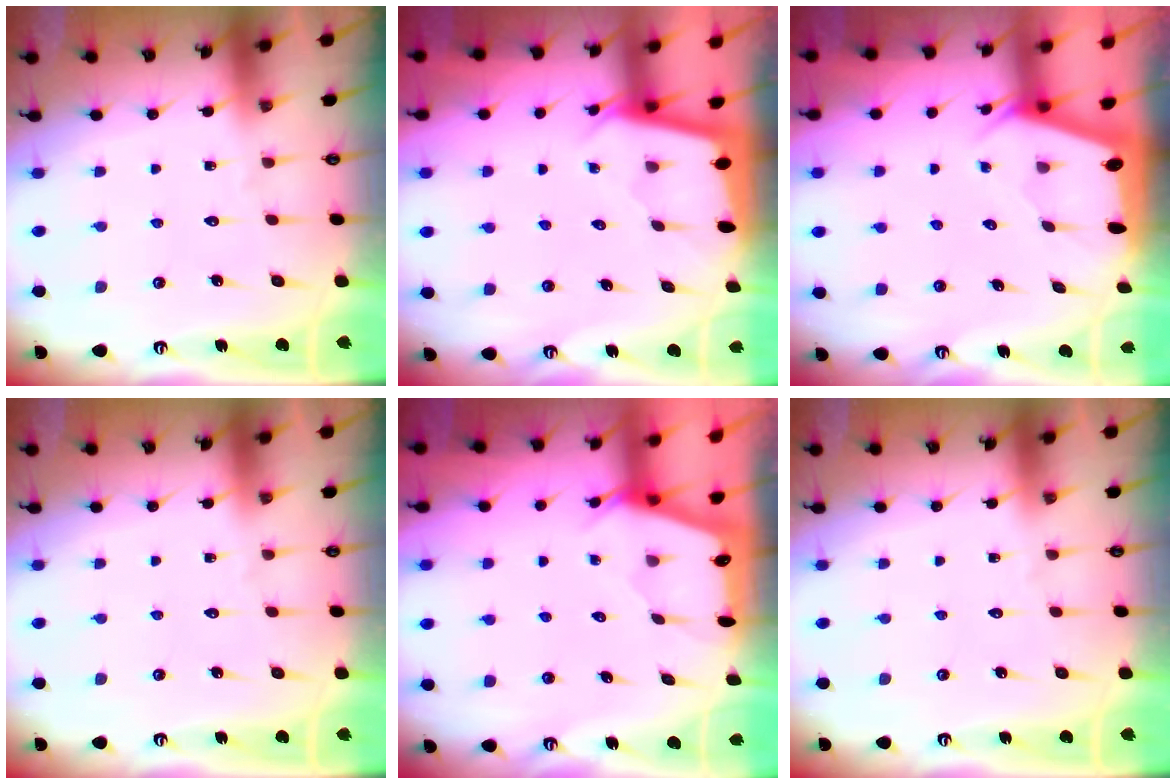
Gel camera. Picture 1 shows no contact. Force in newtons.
{"total": 1.7, "press": 1.7, "slide": 0.1}
{"total": 1.8, "press": 1.8, "slide": 0.3}
{"total": 0.0}
{"total": 2.3, "press": 2.2, "slide": 0.3}
{"total": 0.0}